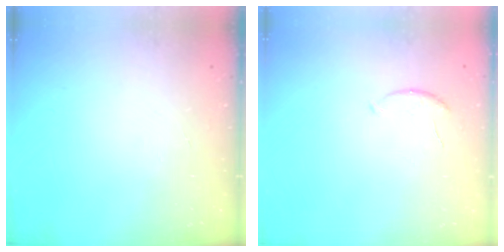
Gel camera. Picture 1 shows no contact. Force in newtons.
{"total": 6.2, "press": 6.1, "slide": 0.9}